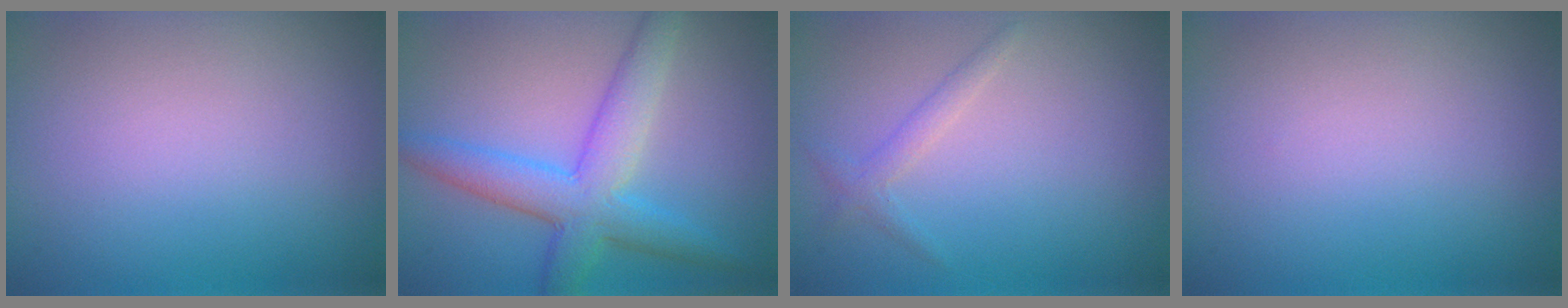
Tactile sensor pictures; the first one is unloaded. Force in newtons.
{"total": 5.7, "press": 5.7, "slide": 0.2}
{"total": 1.3, "press": 1.3, "slide": 0.0}
{"total": 0.0}